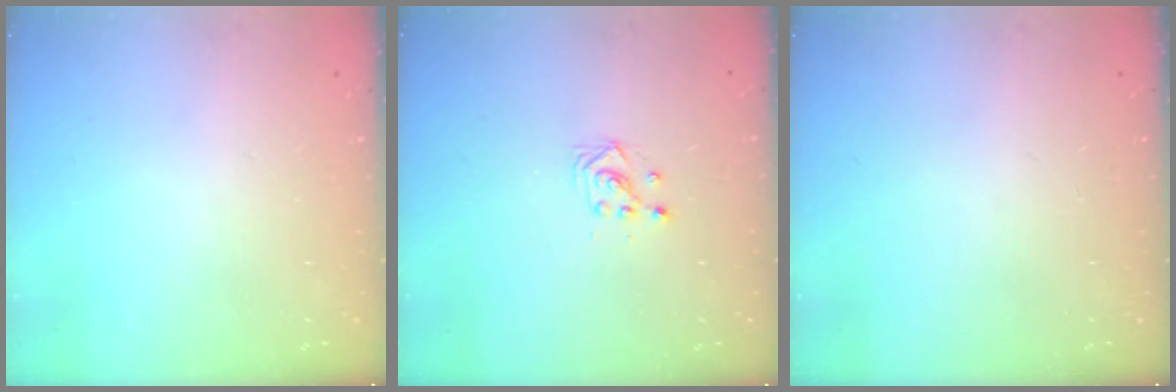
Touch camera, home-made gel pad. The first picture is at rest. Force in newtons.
{"total": 3.0, "press": 3.0, "slide": 0.4}
{"total": 0.0}